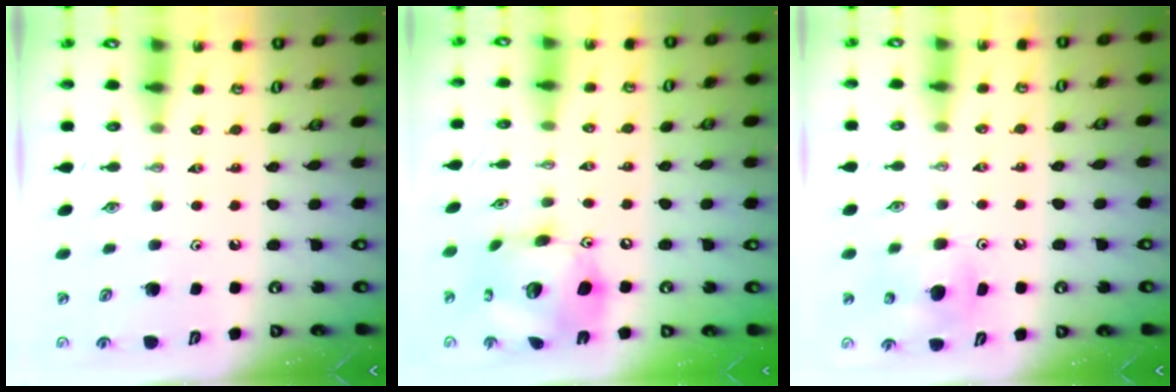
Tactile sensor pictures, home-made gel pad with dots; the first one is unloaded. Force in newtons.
{"total": 17.8, "press": 17.7, "slide": 1.7}
{"total": 5.2, "press": 5.1, "slide": 0.9}